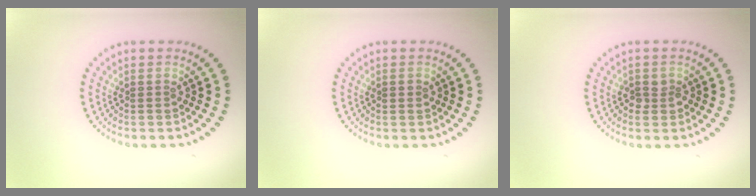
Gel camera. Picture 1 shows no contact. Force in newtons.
{"total": 0.9, "press": 0.9, "slide": 0.3}
{"total": 1.3, "press": 1.2, "slide": 0.4}